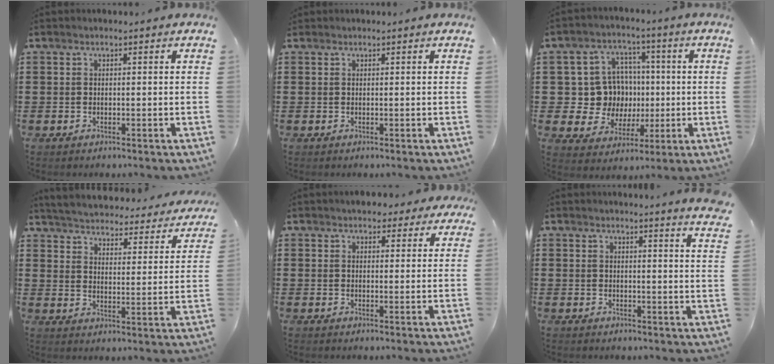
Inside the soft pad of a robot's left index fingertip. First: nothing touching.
{"total": 0.0}
{"total": 10.0, "force": [1.0, 9.6, 2.8], "torque": [-0.073, 0.009, 0.033]}
{"total": 4.0, "force": [4.0, -0.2, 0.0], "torque": [-0.026, -0.036, 0.062]}
{"total": 3.3, "force": [2.7, 1.6, 1.0], "torque": [-0.021, 0.001, 0.048]}
{"total": 3.1, "force": [2.9, -0.8, 0.9], "torque": [-0.019, -0.018, 0.050]}